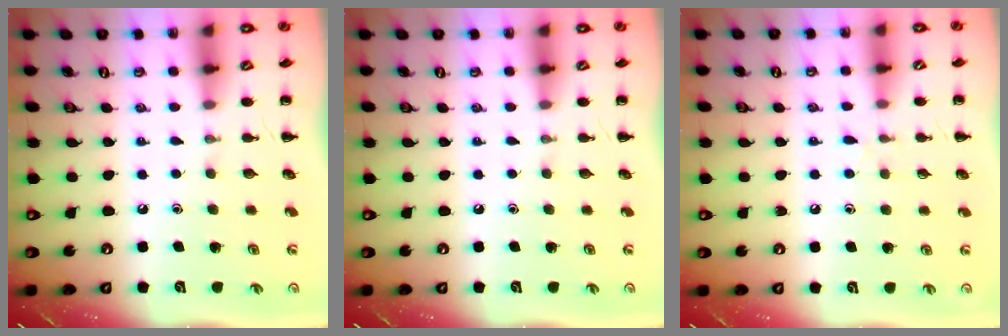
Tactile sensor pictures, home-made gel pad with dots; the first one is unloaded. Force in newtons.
{"total": 0.0}
{"total": 4.6, "press": 4.2, "slide": 1.8}